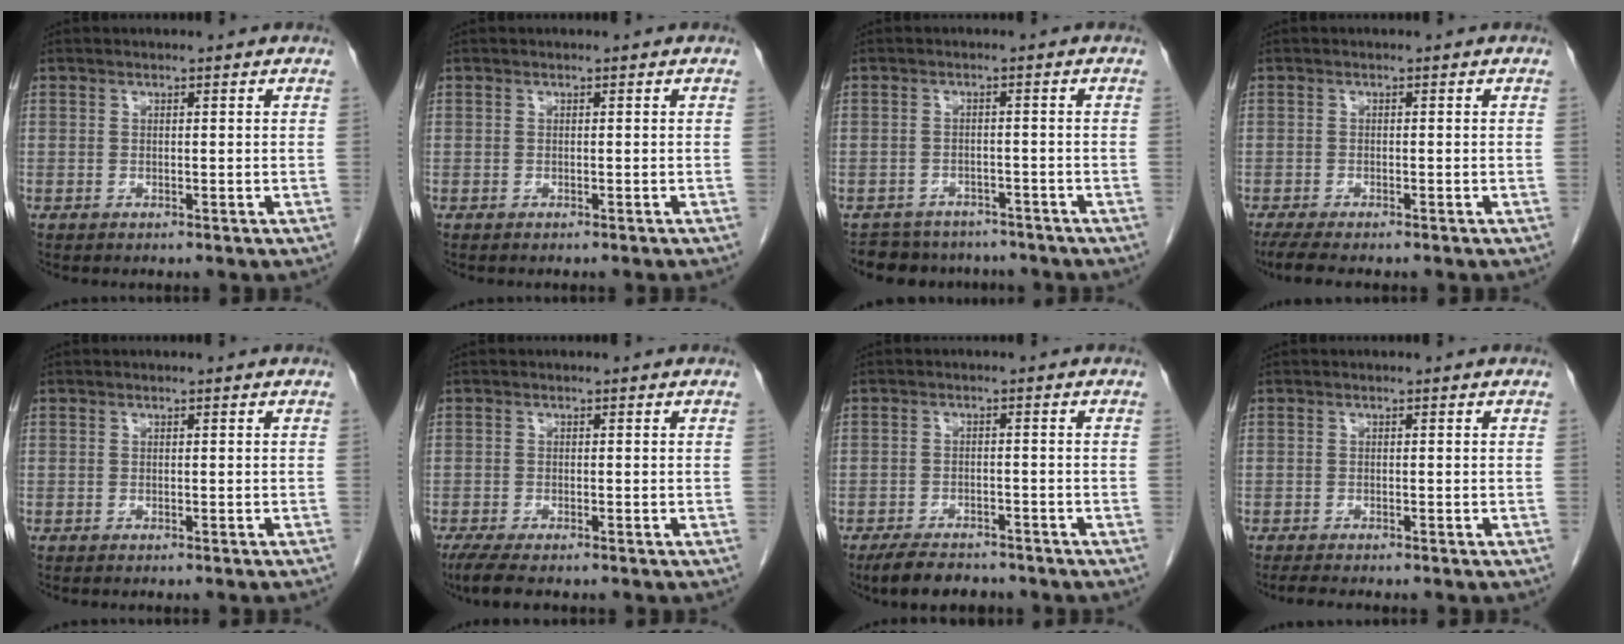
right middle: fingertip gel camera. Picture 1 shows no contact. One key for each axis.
{"total": 1.7, "fx": -1.5, "fy": -0.2, "fz": 0.7, "tx": -0.007, "ty": 0.003, "tz": -0.017}
{"total": 7.6, "fx": -6.7, "fy": 3.4, "fz": 0.6, "tx": -0.006, "ty": 0.009, "tz": -0.087}
{"total": 5.3, "fx": -4.3, "fy": 1.0, "fz": 3.0, "tx": -0.049, "ty": -0.013, "tz": -0.064}
{"total": 1.7, "fx": -1.6, "fy": -0.1, "fz": 0.8, "tx": -0.010, "ty": 0.003, "tz": -0.018}
{"total": 5.4, "fx": -4.2, "fy": 1.2, "fz": 3.2, "tx": -0.057, "ty": -0.014, "tz": -0.064}
{"total": 6.7, "fx": -5.7, "fy": 2.4, "fz": 2.6, "tx": -0.045, "ty": -0.008, "tz": -0.089}
{"total": 3.3, "fx": -2.8, "fy": 0.4, "fz": 1.7, "tx": -0.028, "ty": -0.008, "tz": -0.039}